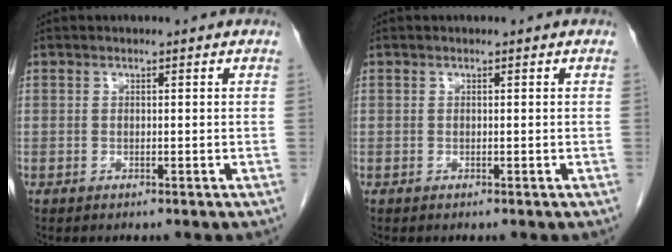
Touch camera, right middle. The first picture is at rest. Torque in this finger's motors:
{"motor_torque": [-0.22, 0.27, -0.10, -0.01]}